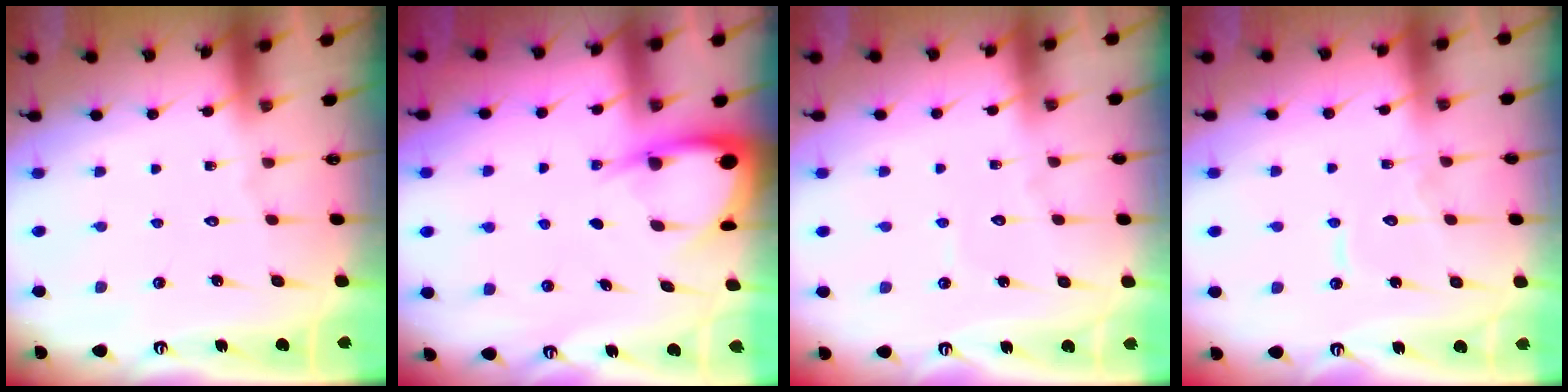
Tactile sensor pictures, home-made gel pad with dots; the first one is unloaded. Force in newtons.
{"total": 4.5, "press": 4.5, "slide": 0.5}
{"total": 2.7, "press": 2.6, "slide": 0.3}
{"total": 5.9, "press": 5.8, "slide": 0.6}